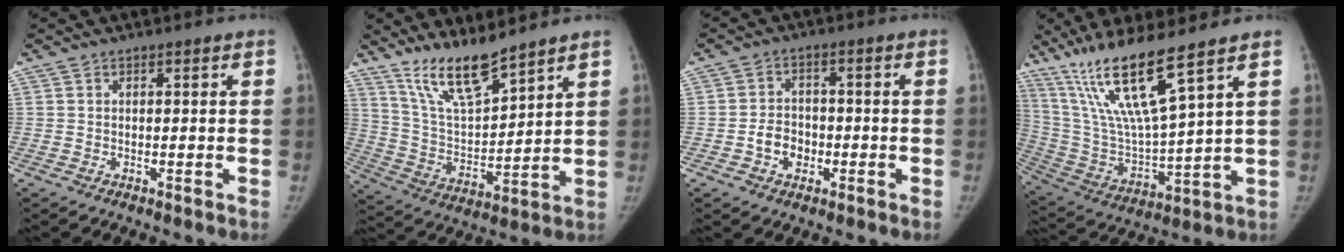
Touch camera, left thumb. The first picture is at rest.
{"total": 12.1, "force": [9.9, 2.3, 6.7], "torque": [-0.108, -0.069, 0.197]}
{"total": 5.3, "force": [-1.8, 4.3, 2.7], "torque": [-0.021, 0.019, -0.034]}
{"total": 17.2, "force": [11.0, 1.5, 13.2], "torque": [-0.255, -0.061, 0.221]}